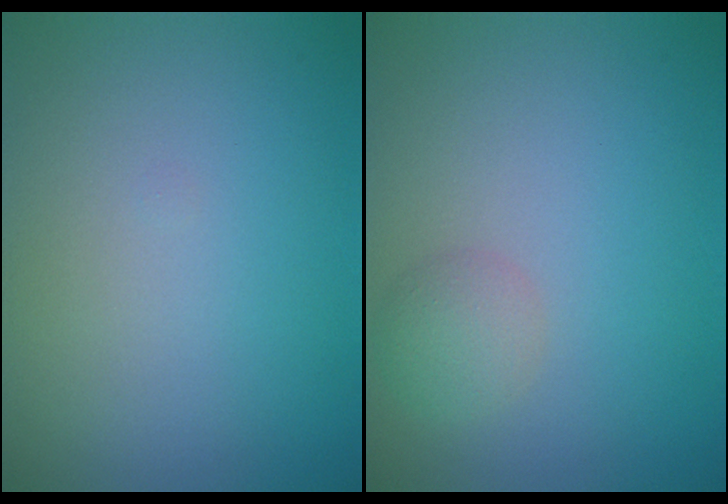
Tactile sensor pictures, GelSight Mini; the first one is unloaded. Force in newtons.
{"total": 1.7, "press": 1.7, "slide": 0.1}